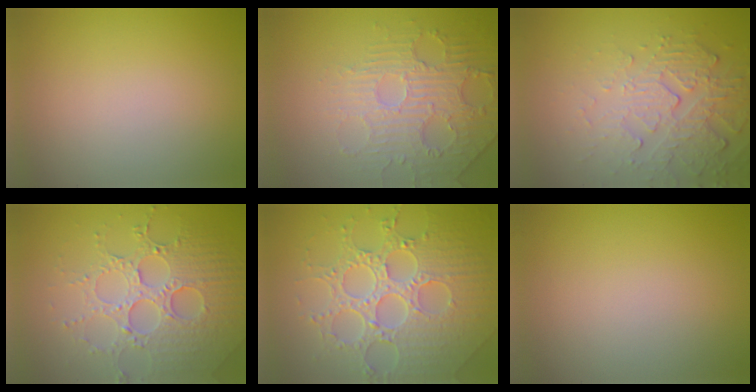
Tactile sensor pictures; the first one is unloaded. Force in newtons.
{"total": 4.6, "press": 3.6, "slide": 2.9}
{"total": 5.4, "press": 3.7, "slide": 4.0}
{"total": 6.0, "press": 5.0, "slide": 3.4}
{"total": 8.4, "press": 6.2, "slide": 5.7}
{"total": 0.0}